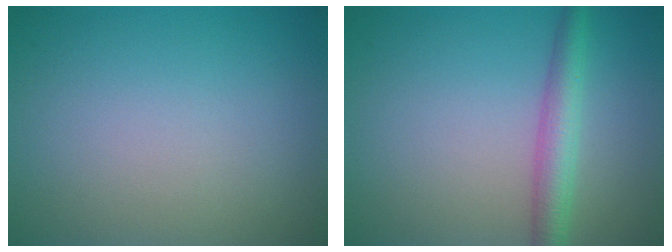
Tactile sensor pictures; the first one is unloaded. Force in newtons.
{"total": 3.4, "press": 3.4, "slide": 0.2}